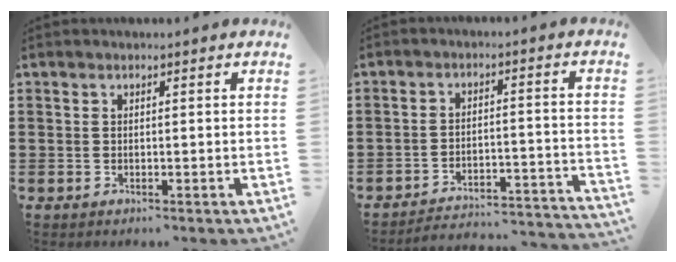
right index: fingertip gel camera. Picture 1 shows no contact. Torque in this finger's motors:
{"motor_torque": [-0.39, -0.01, -1.05, -0.21]}